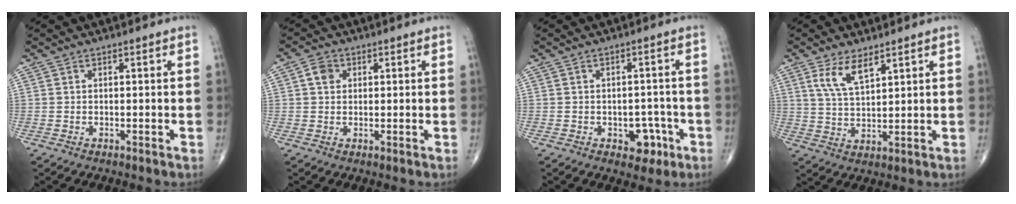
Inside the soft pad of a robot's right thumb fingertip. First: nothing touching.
{"total": 3.1, "force": [0.9, 2.5, 1.6], "torque": [-0.018, 0.002, 0.013]}
{"total": 5.2, "force": [-2.2, 3.5, 3.1], "torque": [-0.010, 0.017, -0.025]}
{"total": 6.4, "force": [3.8, 2.5, 4.6], "torque": [-0.082, -0.021, 0.078]}